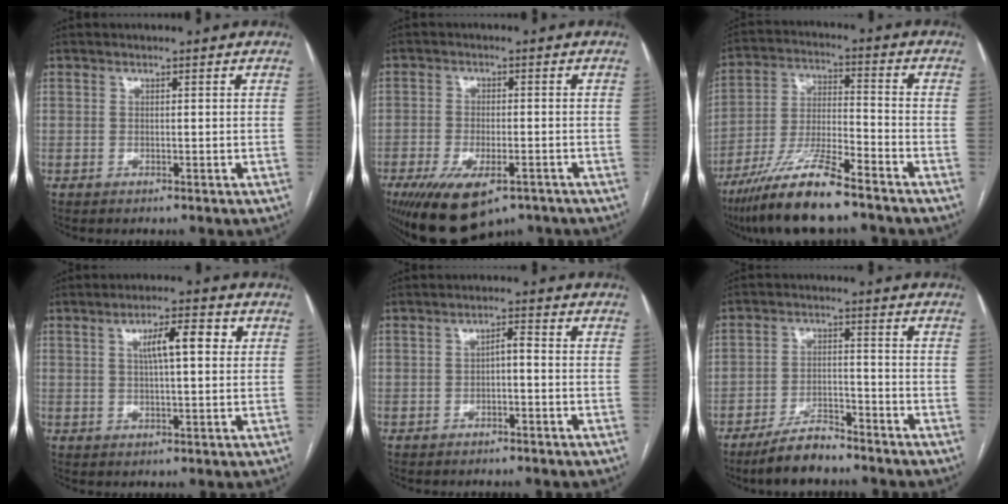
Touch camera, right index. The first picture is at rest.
{"total": 11.9, "force": [-7.5, 4.9, 7.9], "torque": [-0.144, -0.013, -0.112]}
{"total": 13.0, "force": [-9.8, 1.4, 8.5], "torque": [-0.168, -0.020, -0.177]}
{"total": 6.6, "force": [1.9, 1.4, 6.1], "torque": [-0.104, 0.016, 0.032]}
{"total": 2.1, "force": [-0.5, 0.6, 2.0], "torque": [-0.032, 0.009, -0.008]}
{"total": 6.3, "force": [-5.4, 1.8, 2.7], "torque": [-0.053, -0.007, -0.098]}